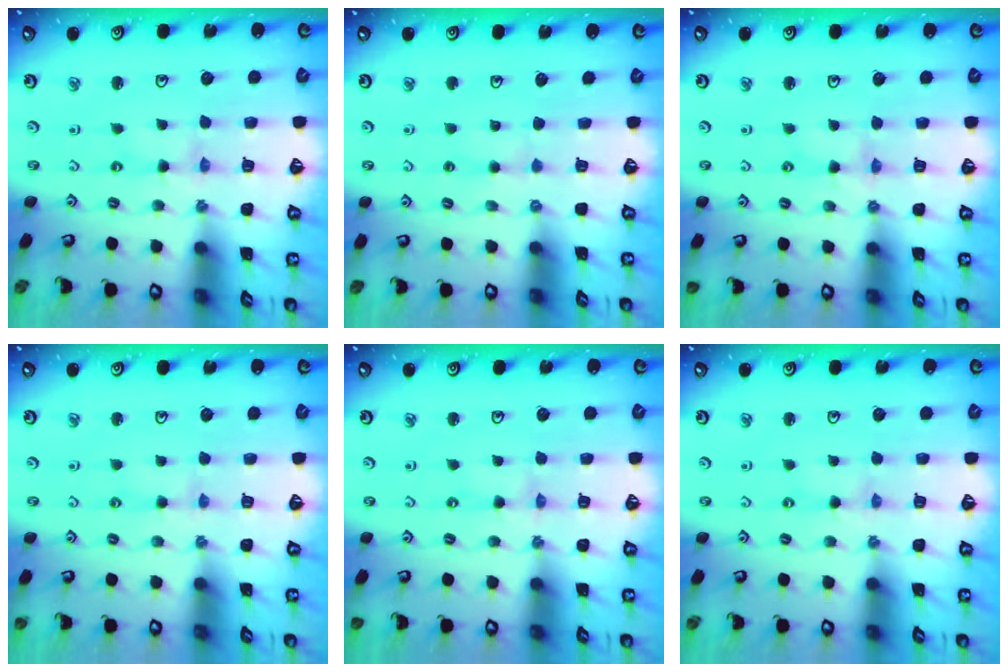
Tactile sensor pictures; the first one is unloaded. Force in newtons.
{"total": 1.6, "press": 1.6, "slide": 0.3}
{"total": 1.7, "press": 1.7, "slide": 0.3}
{"total": 2.4, "press": 2.4, "slide": 0.4}
{"total": 0.0}
{"total": 0.0}